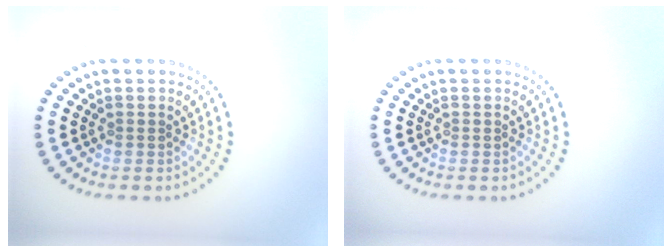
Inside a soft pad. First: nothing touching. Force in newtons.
{"total": 0.0}